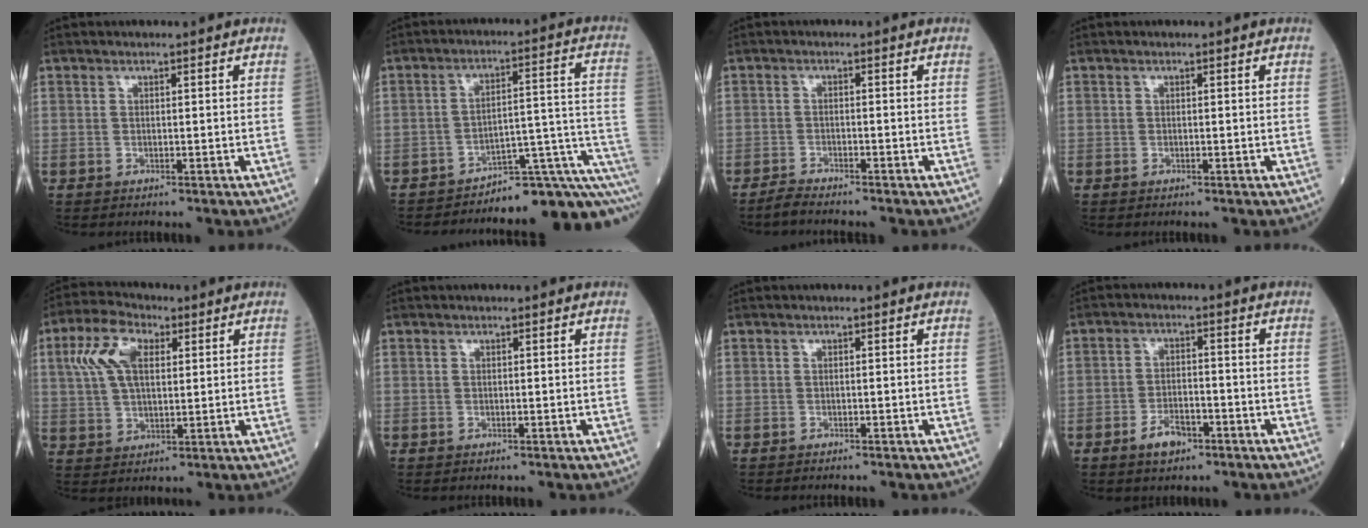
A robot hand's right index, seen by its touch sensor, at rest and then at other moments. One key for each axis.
{"total": 14.2, "fx": -12.9, "fy": 1.8, "fz": 5.6, "tx": -0.012, "ty": 0.065, "tz": -0.168}
{"total": 2.5, "fx": -2.4, "fy": -0.2, "fz": 0.8, "tx": -0.024, "ty": -0.009, "tz": -0.044}
{"total": 0.0}
{"total": 9.2, "fx": 3.1, "fy": 4.5, "fz": 7.3, "tx": -0.161, "ty": 0.024, "tz": 0.060}
{"total": 0.0}
{"total": 0.6, "fx": -0.6, "fy": 0.1, "fz": 0.3, "tx": -0.003, "ty": -0.002, "tz": -0.010}
{"total": 4.6, "fx": -2.8, "fy": 2.1, "fz": 2.9, "tx": -0.053, "ty": 0.003, "tz": -0.046}